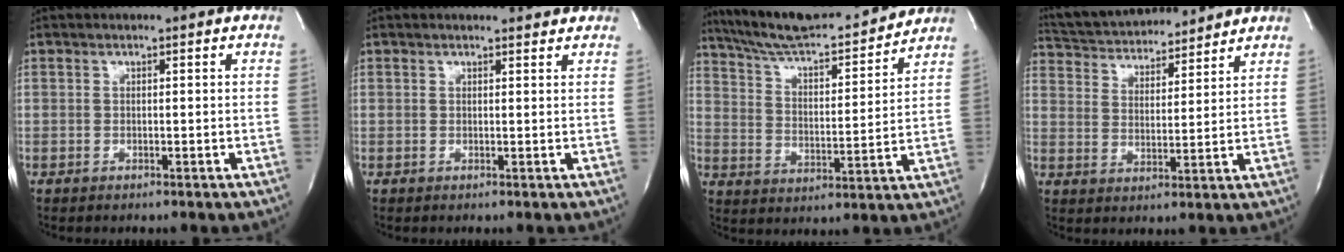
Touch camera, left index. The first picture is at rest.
{"total": 2.5, "force": [2.4, 0.4, 0.4], "torque": [-0.016, 0.002, 0.024]}
{"total": 17.9, "force": [16.5, 1.9, 6.8], "torque": [-0.119, 0.010, 0.262]}
{"total": 15.9, "force": [14.8, 3.1, 5.0], "torque": [-0.091, 0.029, 0.240]}